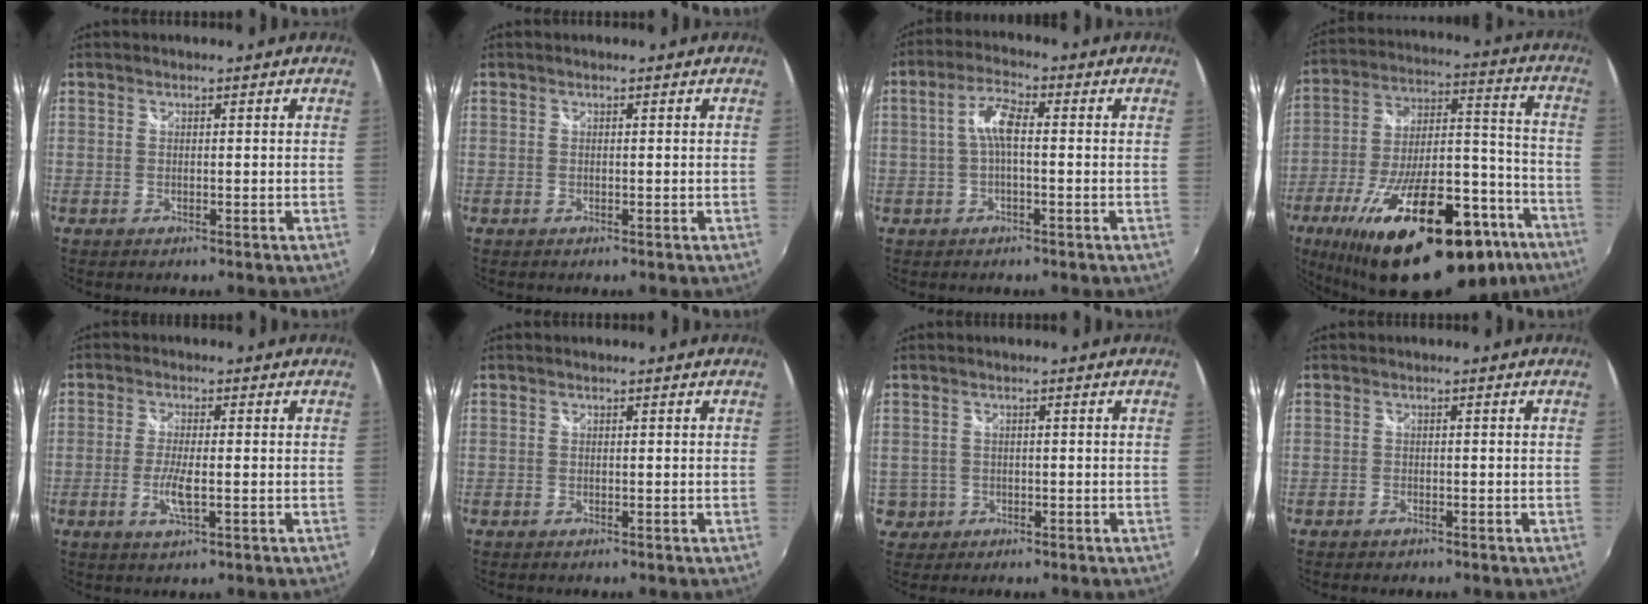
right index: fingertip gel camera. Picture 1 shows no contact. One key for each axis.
{"total": 0.0}
{"total": 5.0, "fx": -0.2, "fy": 1.4, "fz": 4.8, "tx": -0.097, "ty": 0.014, "tz": -0.005}
{"total": 32.8, "fx": -20.8, "fy": 12.5, "fz": 22.0, "tx": -0.363, "ty": 0.001, "tz": -0.298}
{"total": 4.9, "fx": -1.3, "fy": 1.0, "fz": 4.6, "tx": -0.096, "ty": -0.008, "tz": -0.025}
{"total": 0.0}
{"total": 3.6, "fx": -0.5, "fy": 3.5, "fz": 0.5, "tx": -0.011, "ty": 0.005, "tz": 0.001}
{"total": 1.3, "fx": -1.0, "fy": 0.9, "fz": 0.3, "tx": -0.010, "ty": -0.002, "tz": -0.014}